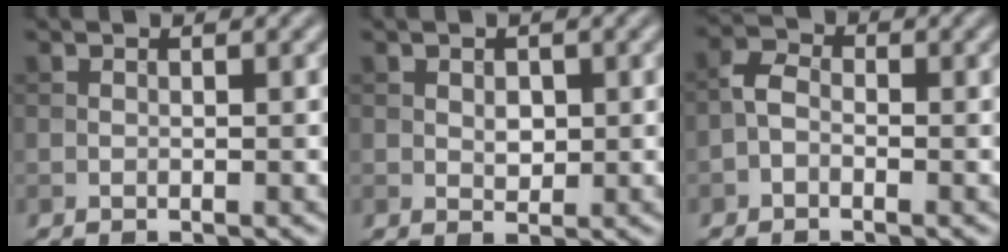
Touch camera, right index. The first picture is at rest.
{"total": 1.5, "force": [0.3, 1.0, 1.0], "torque": [-0.017, -0.004, 0.010]}
{"total": 2.0, "force": [-0.8, 1.4, 1.2], "torque": [-0.022, 0.008, -0.022]}